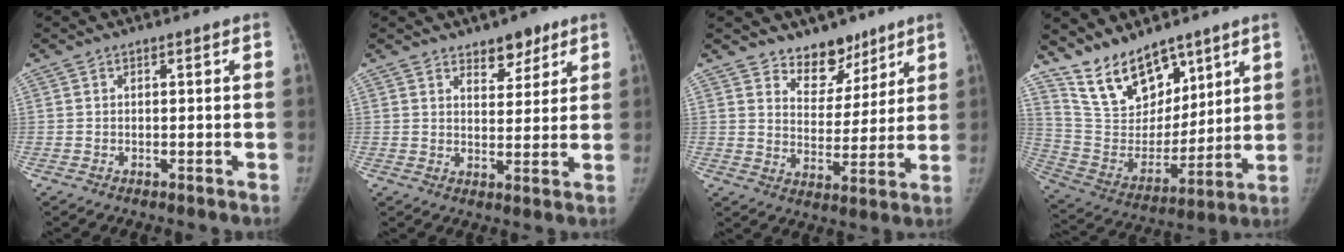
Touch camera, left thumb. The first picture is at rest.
{"total": 5.9, "force": [4.0, 3.1, 2.9], "torque": [-0.009, -0.026, 0.061]}
{"total": 9.0, "force": [6.8, 5.3, 2.4], "torque": [0.005, -0.049, 0.118]}
{"total": 15.9, "force": [11.8, 8.2, 6.9], "torque": [-0.079, -0.070, 0.234]}